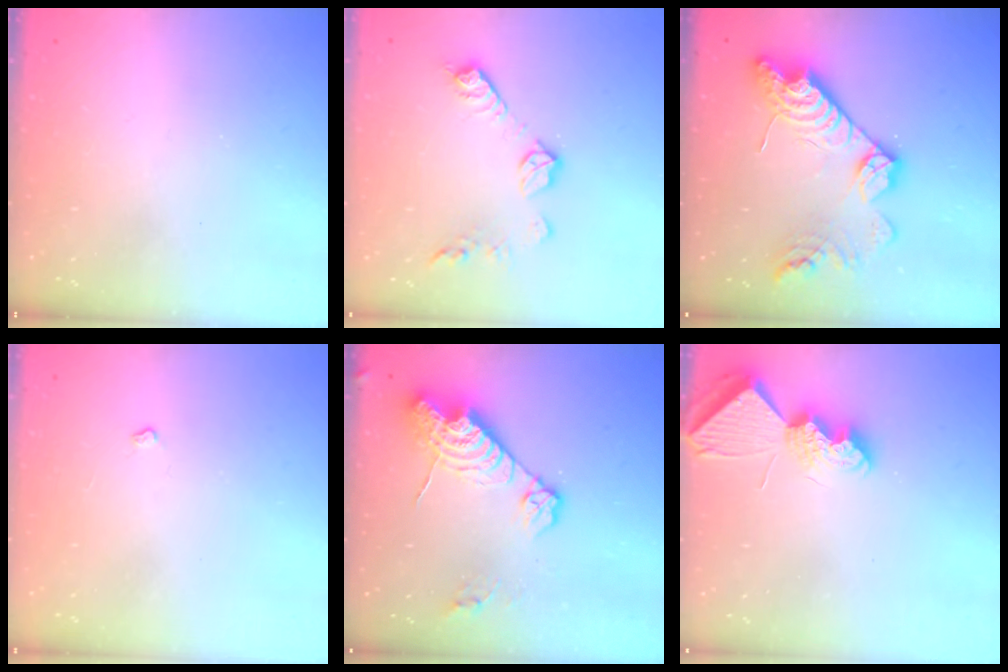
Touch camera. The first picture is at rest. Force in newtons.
{"total": 10.2, "press": 10.2, "slide": 0.2}
{"total": 16.1, "press": 16.1, "slide": 0.9}
{"total": 3.2, "press": 3.2, "slide": 0.5}
{"total": 13.9, "press": 13.8, "slide": 1.3}
{"total": 9.1, "press": 9.1, "slide": 0.4}